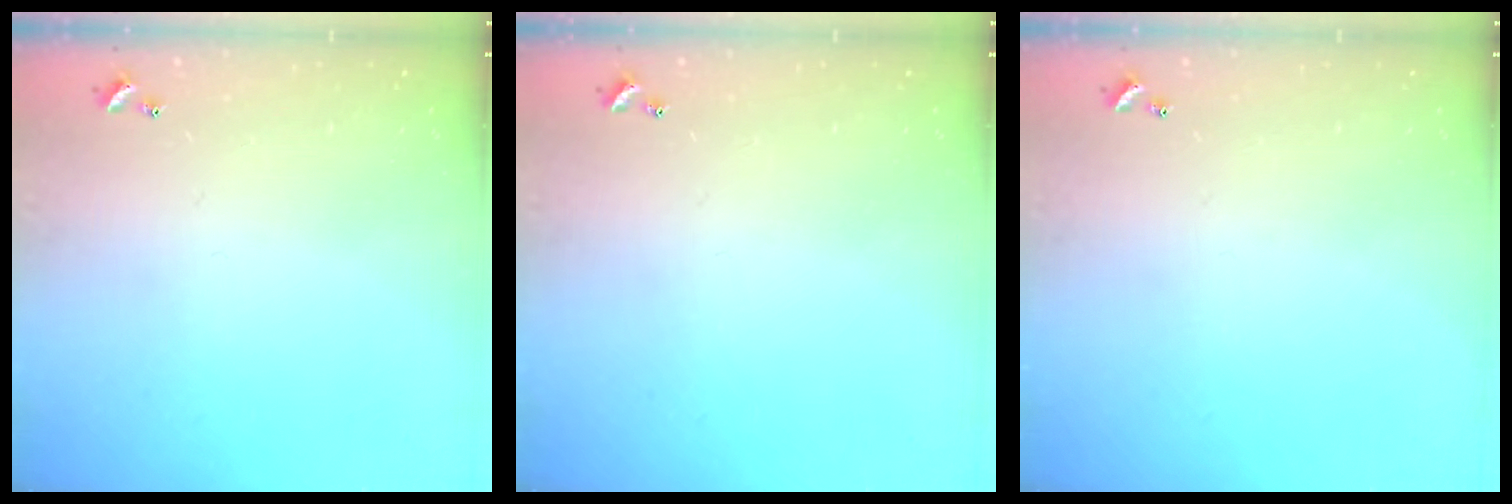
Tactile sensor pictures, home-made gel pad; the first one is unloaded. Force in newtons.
{"total": 0.0}
{"total": 0.0}